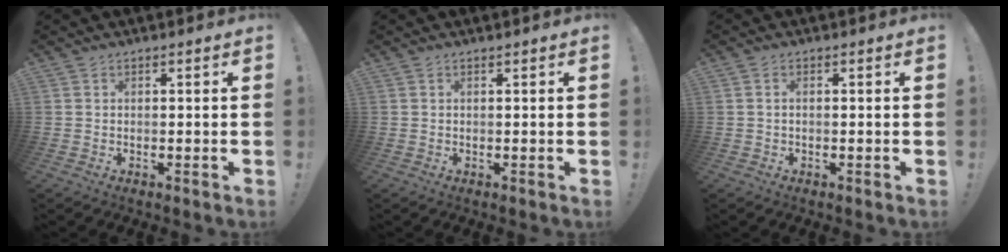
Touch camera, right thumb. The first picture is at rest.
{"total": 0.6, "force": [0.5, -0.2, 0.0], "torque": [0.005, -0.003, 0.008]}
{"total": 0.7, "force": [0.1, 0.0, 0.7], "torque": [-0.014, 0.000, 0.002]}